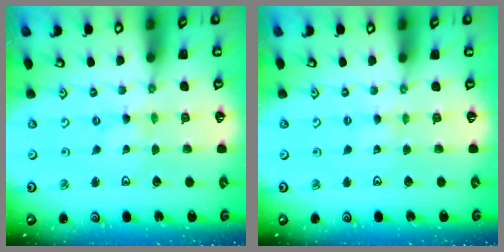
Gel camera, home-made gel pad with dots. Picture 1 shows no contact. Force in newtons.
{"total": 1.5, "press": 1.5, "slide": 0.3}